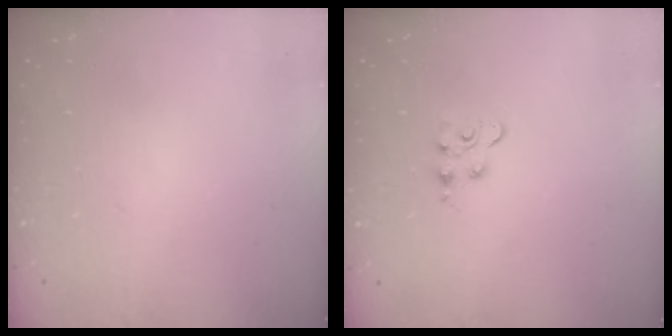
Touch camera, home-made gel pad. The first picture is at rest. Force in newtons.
{"total": 2.8, "press": 2.8, "slide": 0.3}